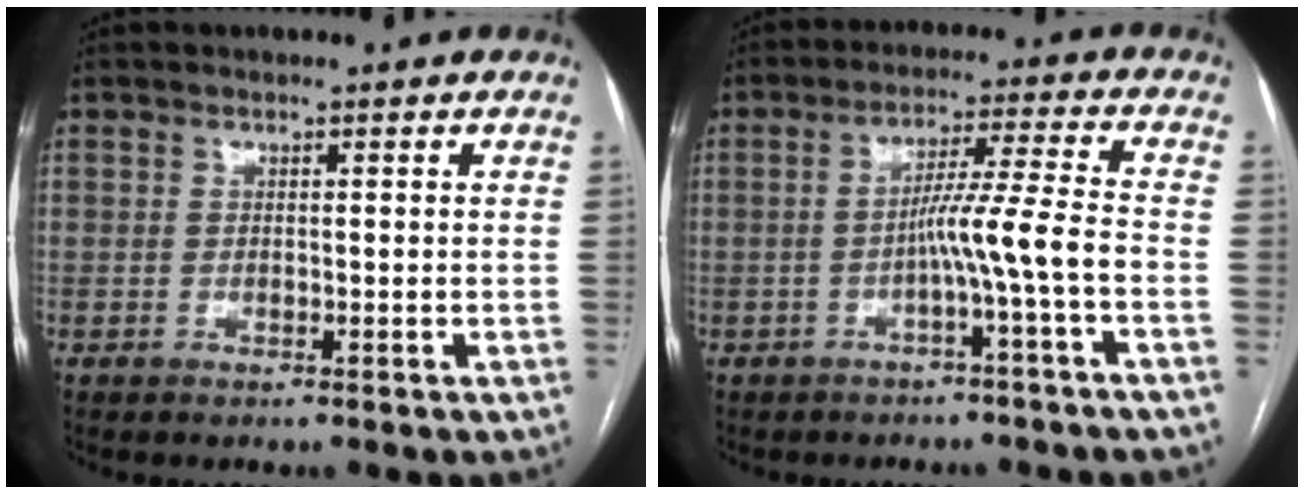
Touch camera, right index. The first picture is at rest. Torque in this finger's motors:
{"motor_torque": [0.37, -0.05, 0.44, 0.12]}